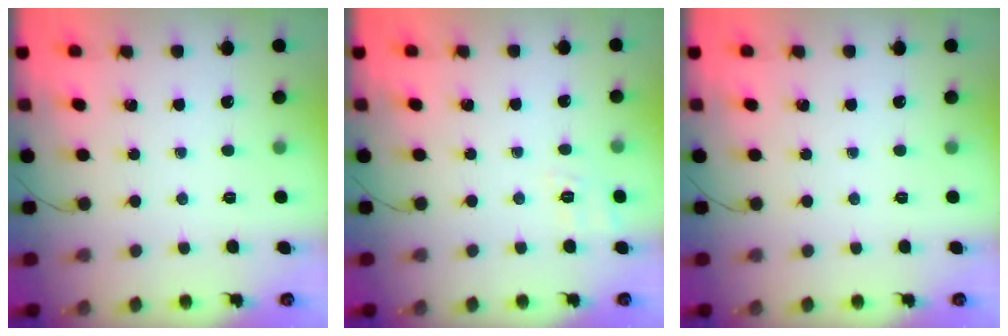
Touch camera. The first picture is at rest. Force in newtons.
{"total": 2.7, "press": 1.9, "slide": 2.0}
{"total": 0.0}